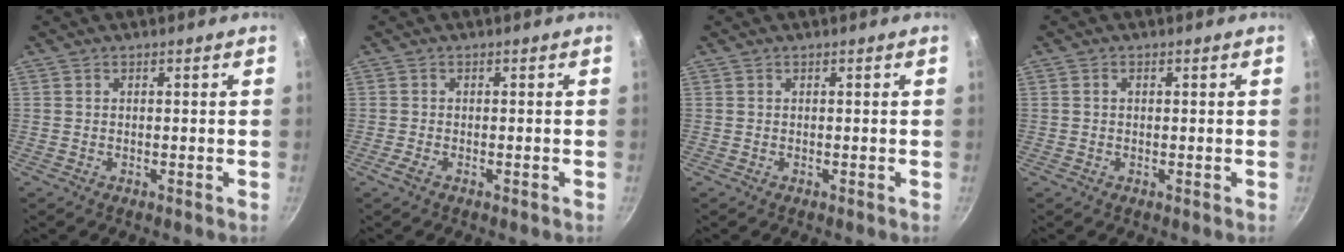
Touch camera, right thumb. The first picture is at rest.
{"total": 1.6, "force": [-0.9, 0.5, 1.2], "torque": [-0.032, 0.005, -0.022]}
{"total": 0.0}
{"total": 0.9, "force": [0.1, 0.7, 0.5], "torque": [-0.009, 0.005, 0.001]}